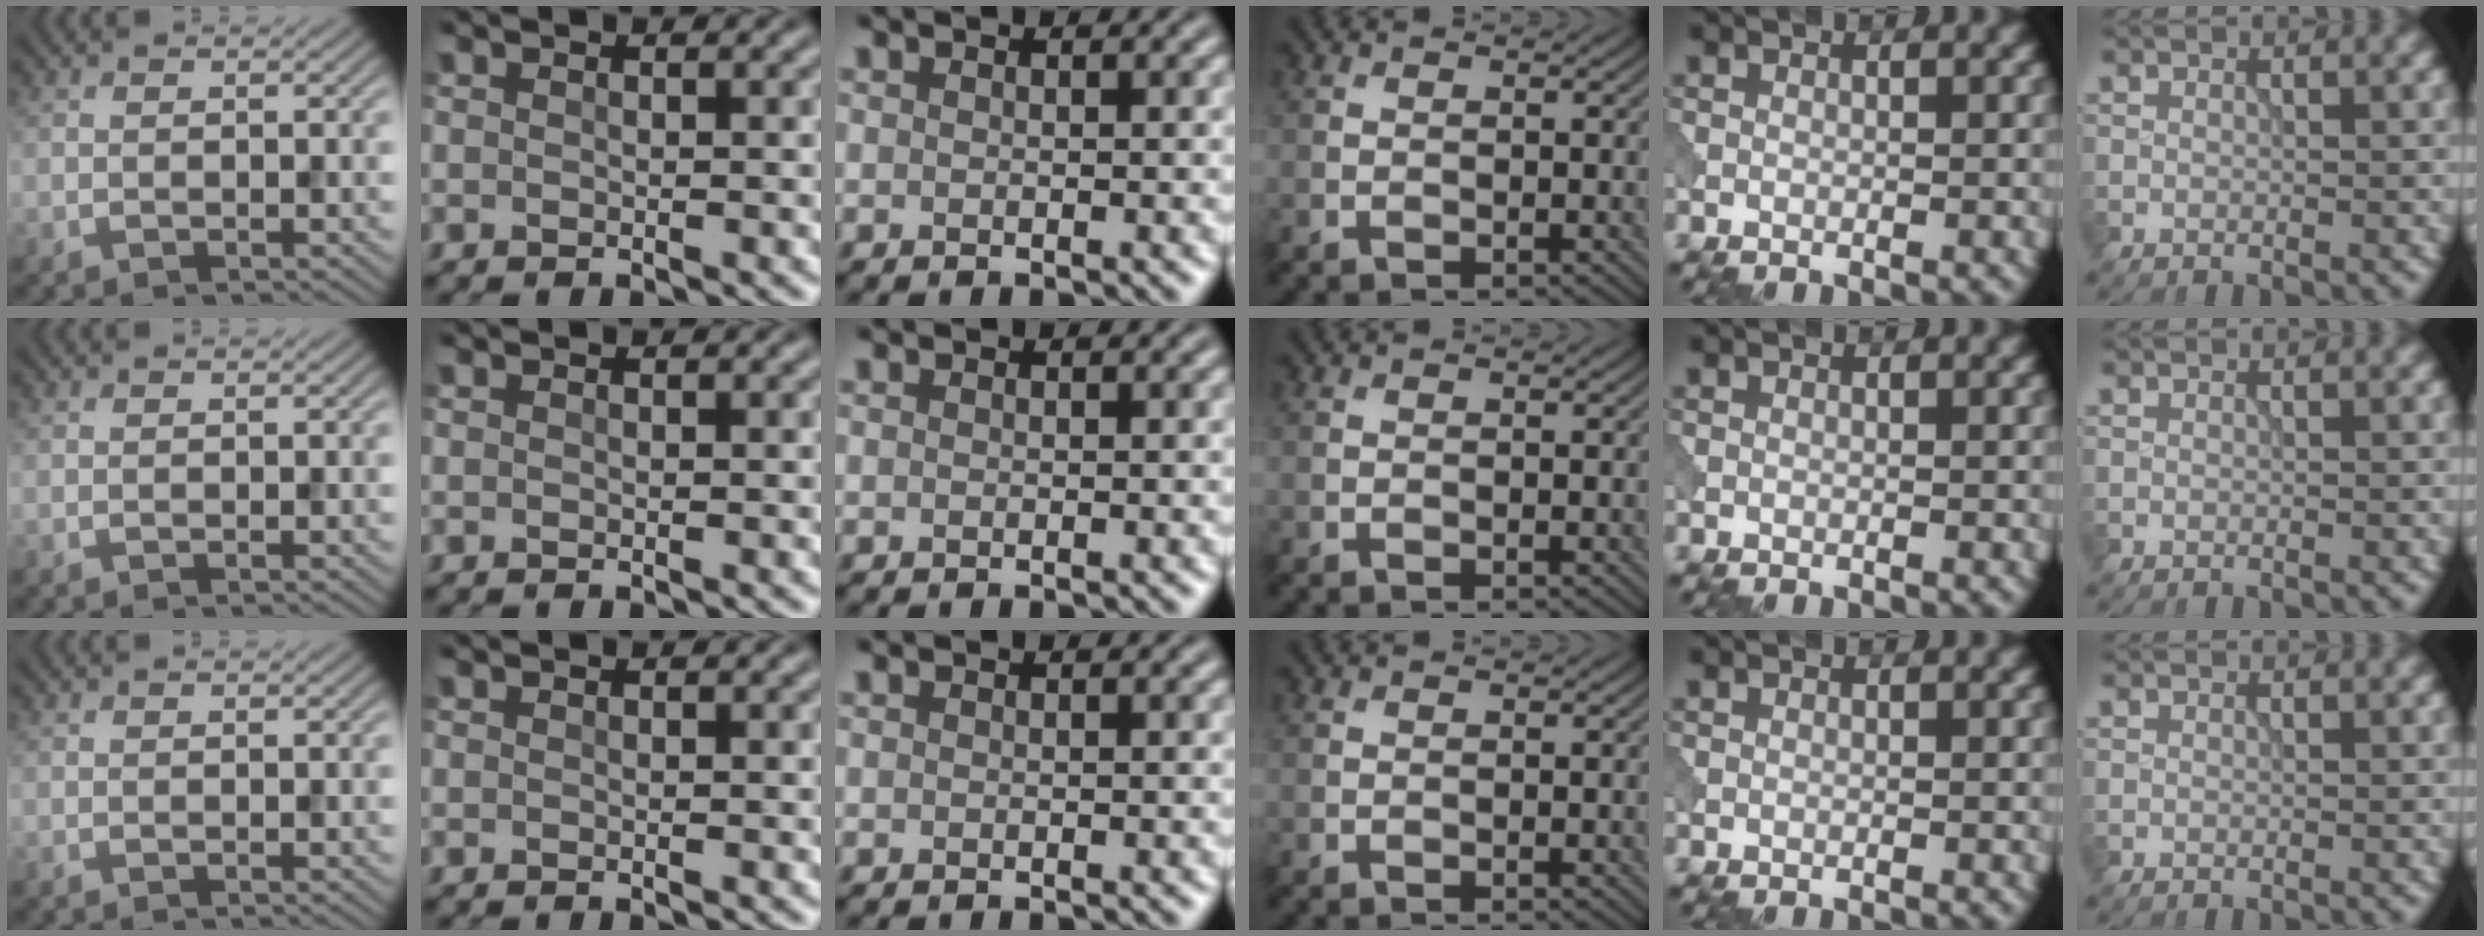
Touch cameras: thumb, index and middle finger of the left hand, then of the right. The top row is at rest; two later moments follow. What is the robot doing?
{"motion": "pour", "object": "beaker"}